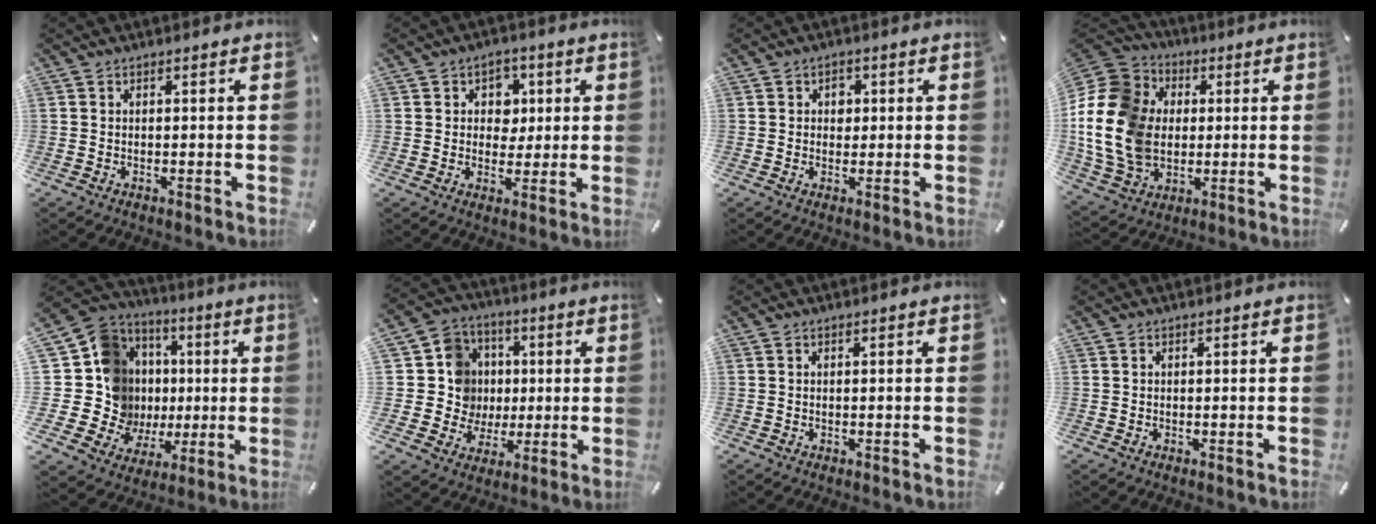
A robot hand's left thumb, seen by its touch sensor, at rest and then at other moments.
{"total": 6.7, "force": [1.2, 6.1, 2.7], "torque": [-0.029, 0.002, 0.016]}
{"total": 3.1, "force": [0.3, 2.7, 1.4], "torque": [-0.007, -0.002, -0.003]}
{"total": 19.4, "force": [-0.6, 16.1, 10.8], "torque": [-0.250, 0.011, -0.013]}
{"total": 20.0, "force": [1.5, 17.9, 8.7], "torque": [-0.170, -0.029, 0.066]}
{"total": 12.9, "force": [1.1, 12.5, 2.7], "torque": [-0.045, 0.000, 0.035]}
{"total": 0.0}
{"total": 0.0}